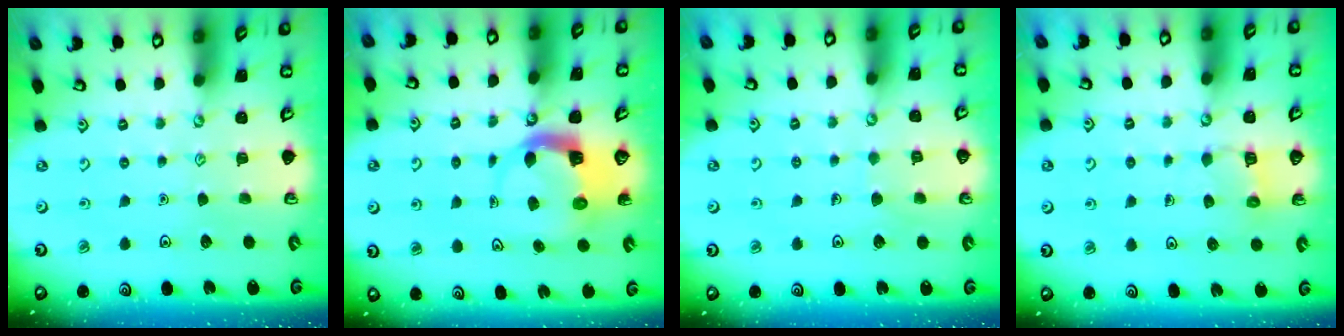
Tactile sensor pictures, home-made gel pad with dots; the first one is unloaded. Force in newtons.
{"total": 5.1, "press": 5.0, "slide": 0.8}
{"total": 4.6, "press": 4.6, "slide": 0.3}
{"total": 5.3, "press": 5.2, "slide": 0.4}